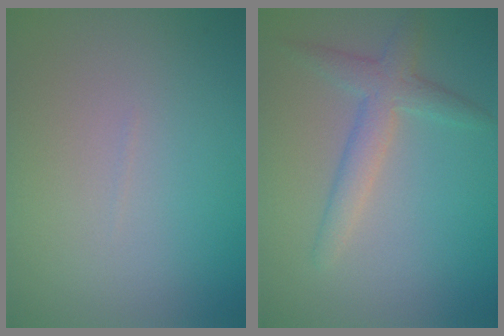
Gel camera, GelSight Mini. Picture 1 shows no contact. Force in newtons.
{"total": 3.0, "press": 3.0, "slide": 0.1}